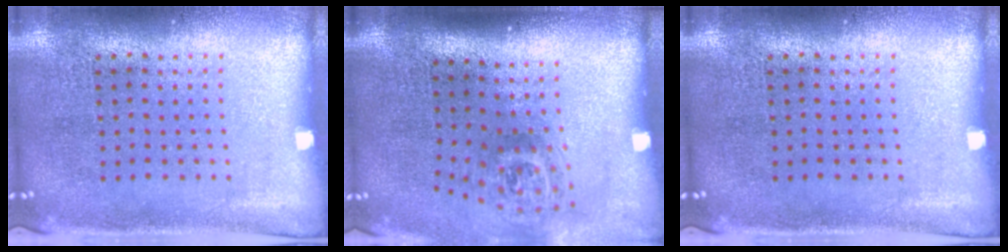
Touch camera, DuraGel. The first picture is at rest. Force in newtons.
{"total": 1.8, "press": 1.2, "slide": 1.4}
{"total": 0.0}